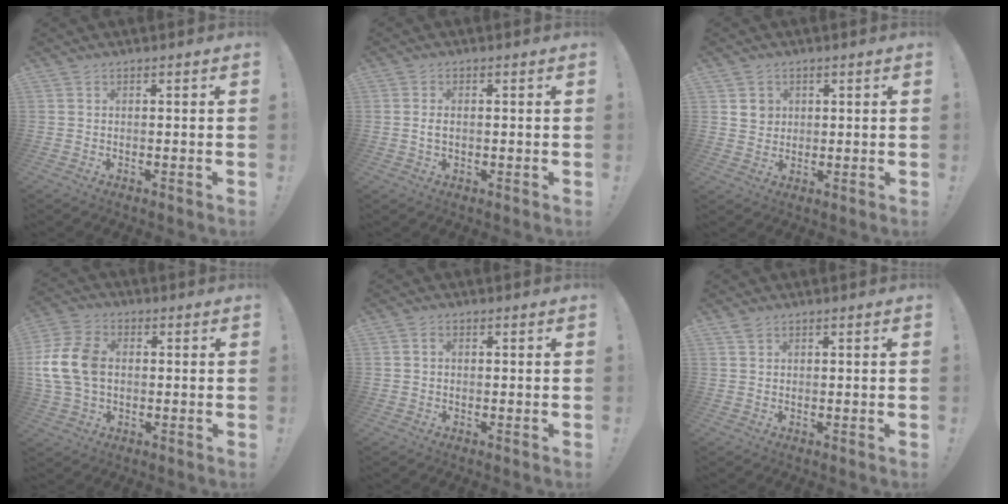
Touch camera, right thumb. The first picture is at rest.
{"total": 2.1, "force": [0.1, 1.2, 1.7], "torque": [-0.025, 0.002, -0.001]}
{"total": 4.2, "force": [1.6, 3.8, 0.6], "torque": [0.002, -0.007, 0.027]}
{"total": 14.2, "force": [0.8, 10.1, 9.9], "torque": [-0.209, 0.005, 0.018]}
{"total": 1.2, "force": [0.2, 1.0, 0.7], "torque": [-0.005, 0.000, 0.001]}
{"total": 1.4, "force": [1.1, 0.7, 0.5], "torque": [-0.003, -0.003, 0.018]}